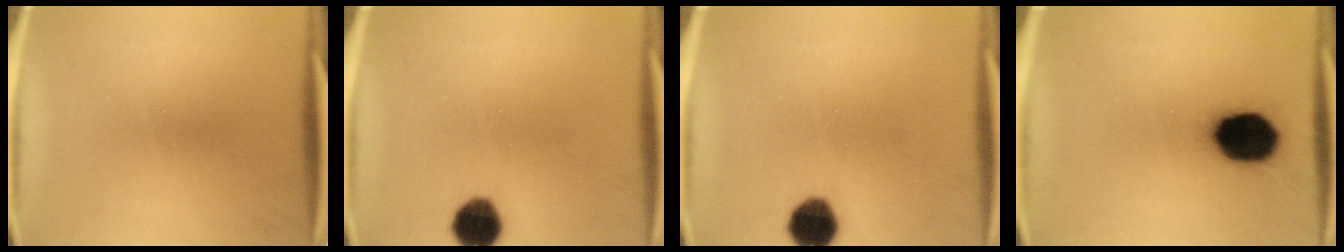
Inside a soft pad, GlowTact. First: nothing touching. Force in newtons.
{"total": 8.6}
{"total": 8.6}
{"total": 16.3}